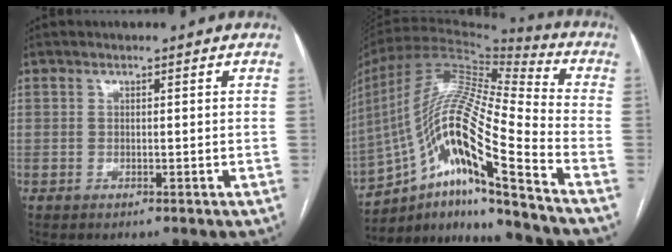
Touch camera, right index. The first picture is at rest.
{"total": 21.8, "force": [-12.8, 1.0, 17.7], "torque": [-0.351, 0.000, -0.230]}